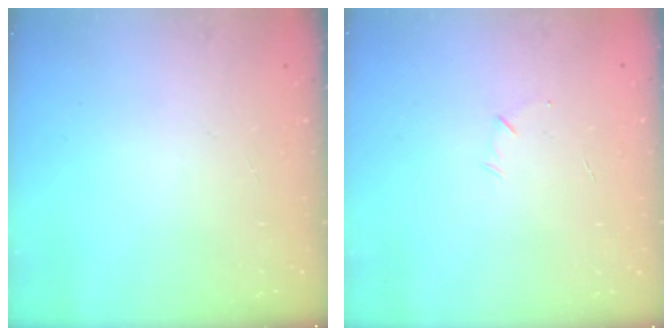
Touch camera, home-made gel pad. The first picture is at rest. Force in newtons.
{"total": 3.8, "press": 3.6, "slide": 1.0}